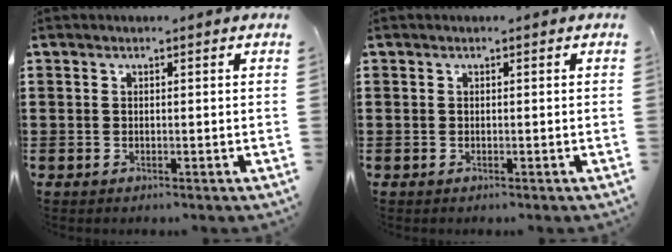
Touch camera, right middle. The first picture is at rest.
{"total": 0.0}